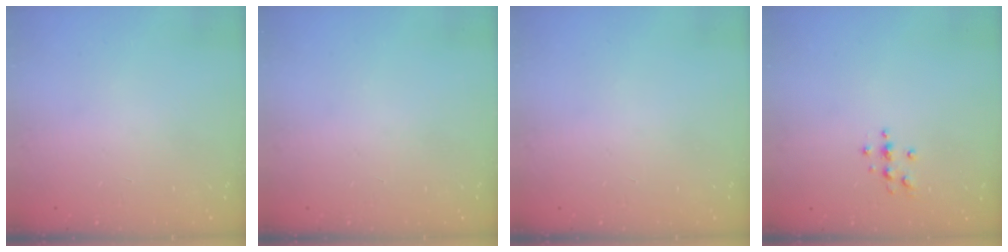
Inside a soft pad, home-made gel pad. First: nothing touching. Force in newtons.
{"total": 0.0}
{"total": 0.0}
{"total": 3.5, "press": 3.4, "slide": 0.5}